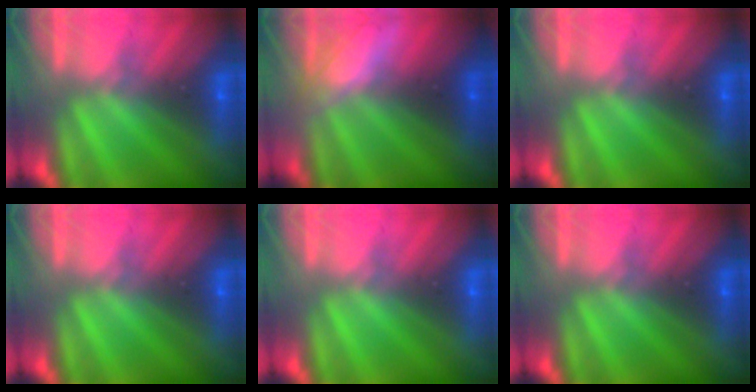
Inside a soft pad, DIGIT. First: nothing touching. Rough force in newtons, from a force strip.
{"total": 2.9}
{"total": 0.0}
{"total": 0.0}
{"total": 0.0}
{"total": 0.0}